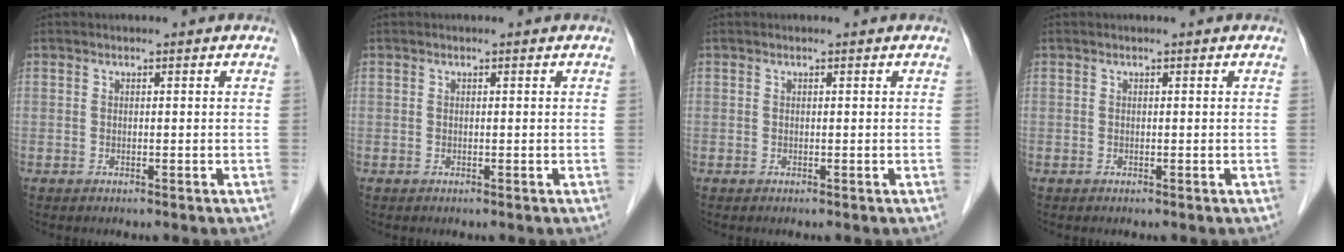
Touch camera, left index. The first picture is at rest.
{"total": 0.0}
{"total": 0.0}
{"total": 0.0}